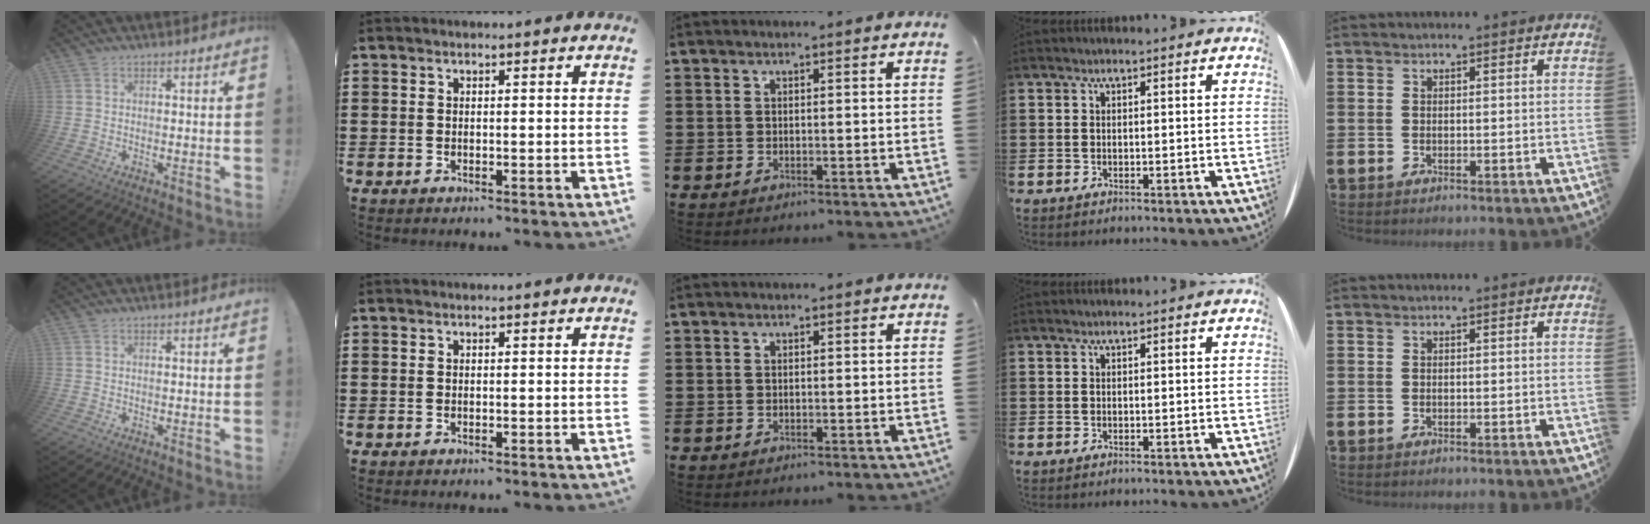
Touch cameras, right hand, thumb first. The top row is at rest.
{}